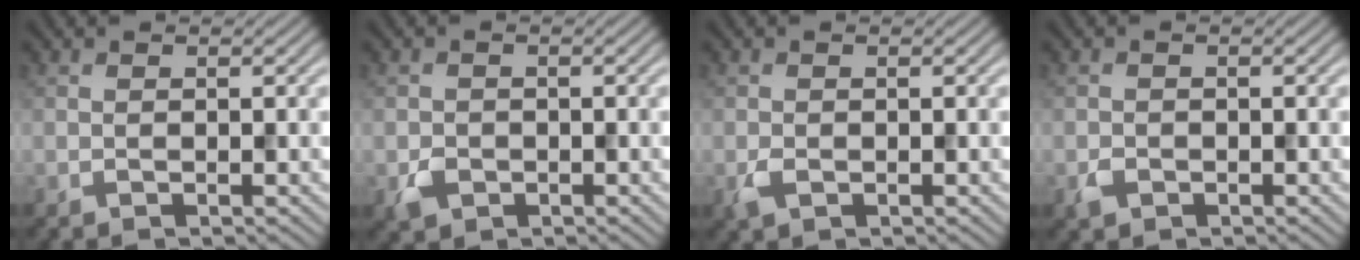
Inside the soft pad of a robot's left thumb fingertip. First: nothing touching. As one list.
[{"total": 2.2, "force": [-0.9, 1.8, 0.9], "torque": [-0.016, -0.007, -0.020]}, {"total": 1.6, "force": [-0.6, 1.1, 1.0], "torque": [-0.026, -0.006, -0.010]}, {"total": 1.5, "force": [-0.8, 1.1, 0.6], "torque": [-0.011, -0.005, -0.017]}]